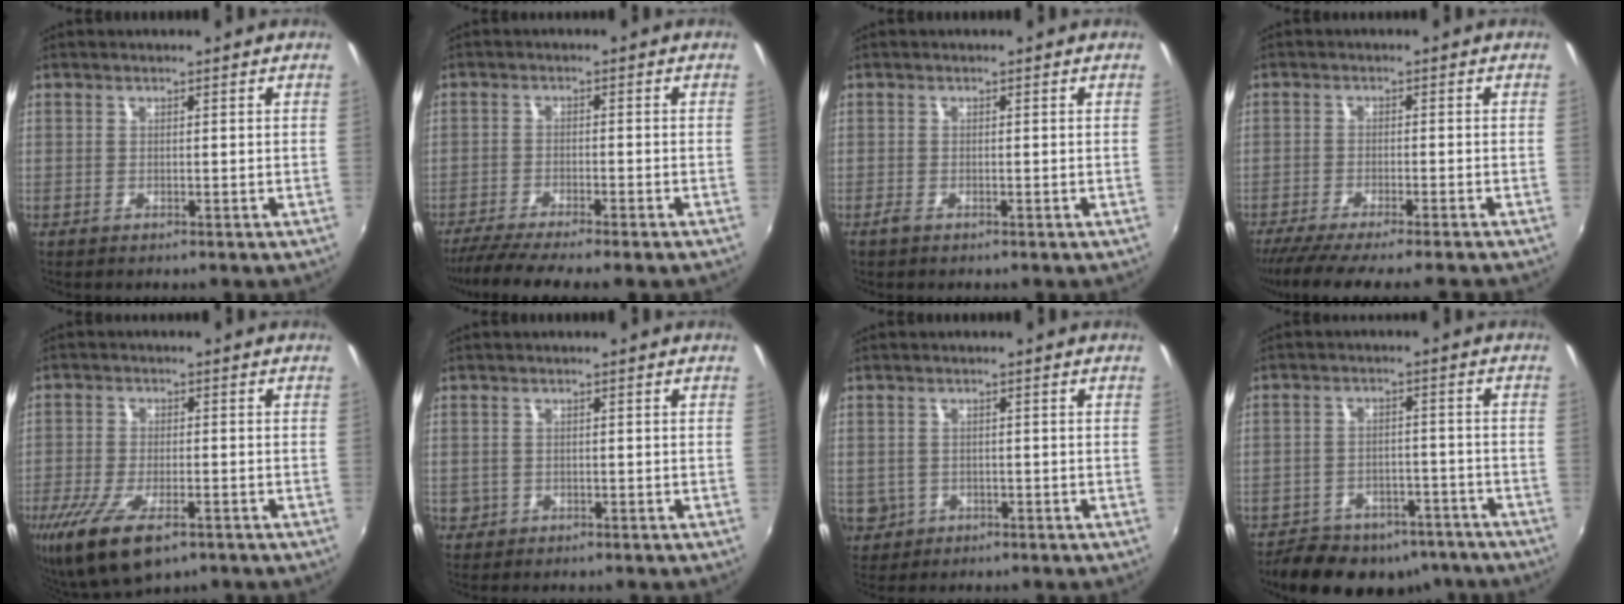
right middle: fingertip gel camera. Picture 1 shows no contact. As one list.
[{"total": 9.1, "force": [-7.8, -0.1, 4.6], "torque": [-0.108, -0.029, -0.129]}, {"total": 1.1, "force": [-0.8, 0.3, 0.6], "torque": [-0.013, -0.004, -0.017]}, {"total": 9.6, "force": [-8.4, -0.6, 4.7], "torque": [-0.098, -0.034, -0.136]}, {"total": 13.4, "force": [-7.6, 5.4, 9.7], "torque": [-0.215, -0.053, -0.130]}, {"total": 2.1, "force": [-0.5, 2.0, 0.4], "torque": [-0.012, -0.004, -0.006]}, {"total": 5.8, "force": [-1.2, 5.3, 1.9], "torque": [-0.056, -0.003, -0.007]}, {"total": 16.6, "force": [-12.6, 8.6, 6.6], "torque": [-0.145, 0.007, -0.158]}]